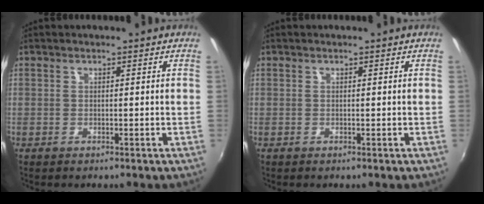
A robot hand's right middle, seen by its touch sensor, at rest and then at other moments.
{"total": 0.0}